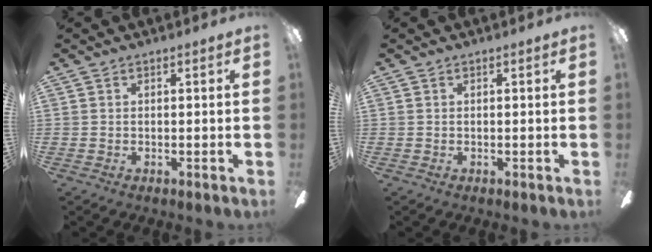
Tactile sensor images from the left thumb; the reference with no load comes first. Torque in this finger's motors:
{"motor_torque": [-0.08, 0.08, 0.00, 0.00, 0.00]}